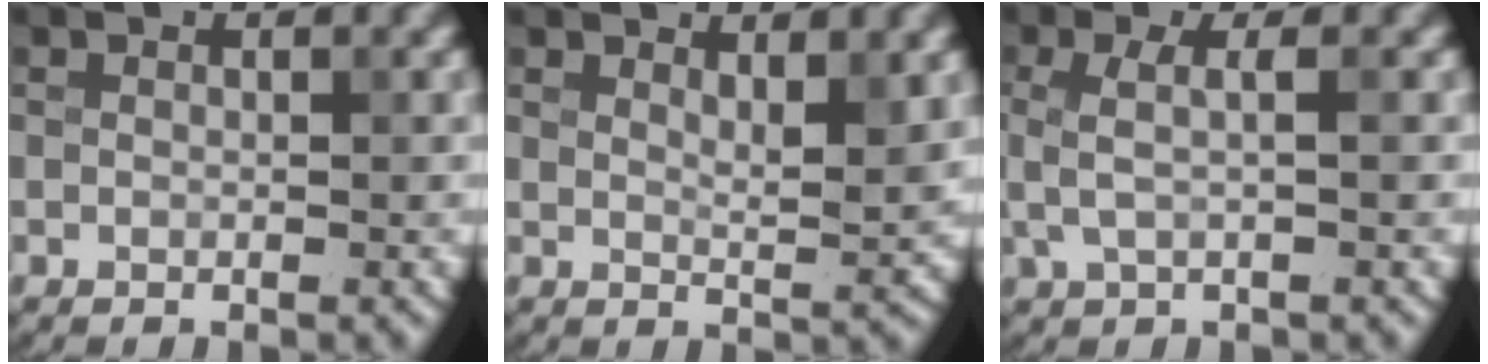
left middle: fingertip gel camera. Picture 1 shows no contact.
{"total": 2.7, "force": [1.8, 0.6, 1.9], "torque": [-0.025, -0.007, 0.030]}
{"total": 2.3, "force": [0.1, 0.6, 2.2], "torque": [-0.047, 0.001, 0.003]}